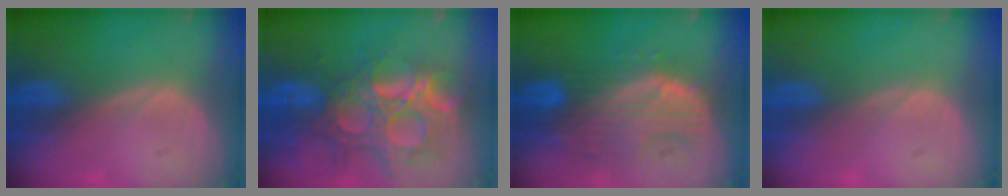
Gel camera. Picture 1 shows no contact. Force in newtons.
{"total": 13.9, "press": 11.7, "slide": 7.5}
{"total": 10.3, "press": 8.9, "slide": 5.1}
{"total": 0.0}